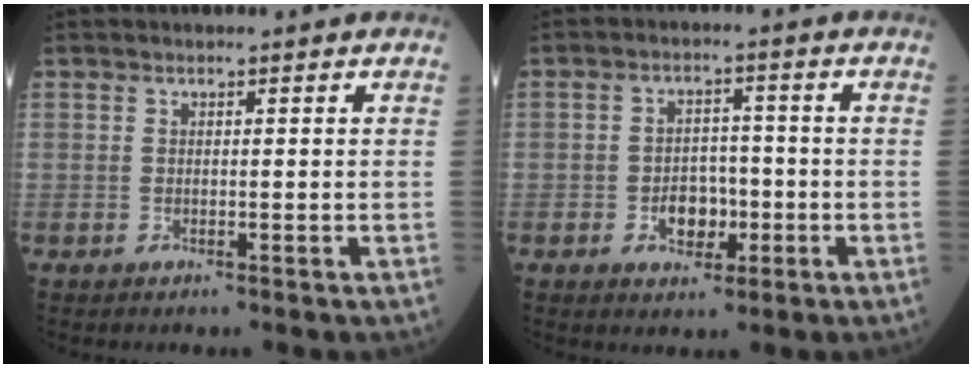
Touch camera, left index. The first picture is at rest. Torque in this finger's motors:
{"motor_torque": [0.07, 0.07, 0.10, 0.01]}